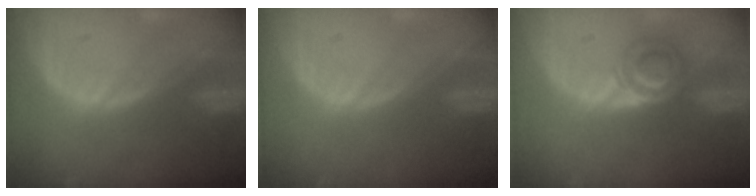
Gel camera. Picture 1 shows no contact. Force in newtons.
{"total": 0.0}
{"total": 4.4, "press": 4.3, "slide": 0.9}